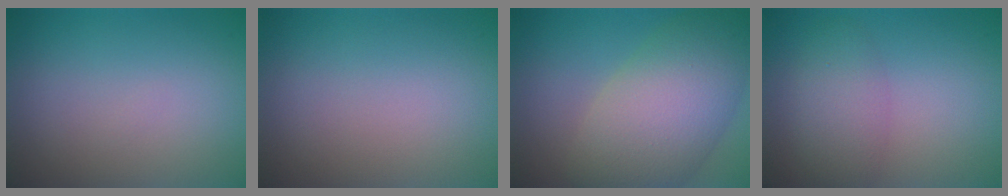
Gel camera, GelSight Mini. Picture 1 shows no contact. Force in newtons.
{"total": 0.0}
{"total": 10.1, "press": 10.1, "slide": 0.3}
{"total": 4.8, "press": 4.8, "slide": 0.2}